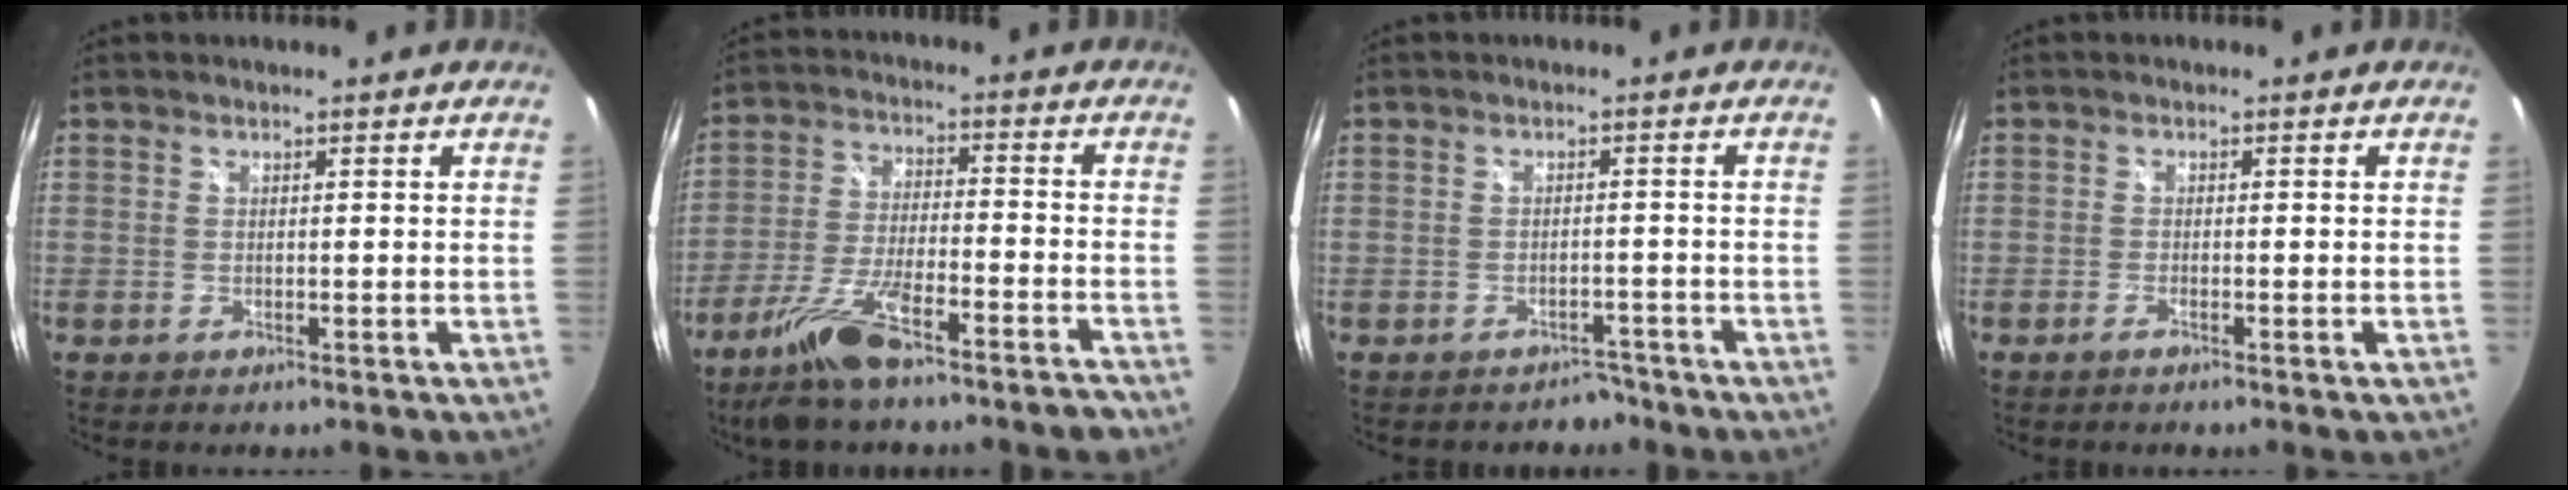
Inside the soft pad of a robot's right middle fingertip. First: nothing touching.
{"total": 13.6, "force": [-10.4, 2.5, 8.3], "torque": [-0.171, -0.021, -0.181]}
{"total": 3.2, "force": [-2.6, 1.9, 0.1], "torque": [0.001, 0.011, -0.032]}
{"total": 1.0, "force": [-0.7, -0.2, 0.7], "torque": [-0.012, -0.001, -0.015]}